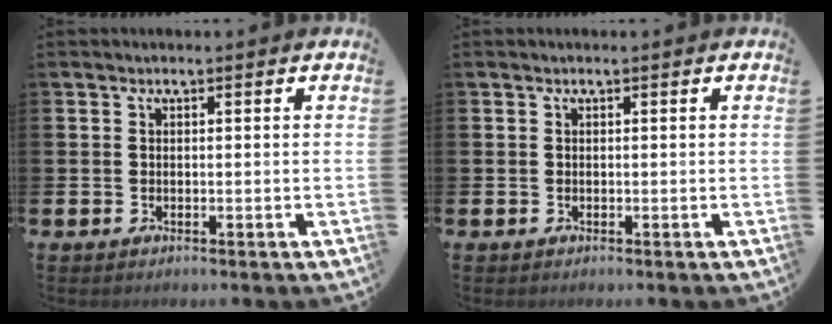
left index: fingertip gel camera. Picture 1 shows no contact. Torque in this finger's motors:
{"motor_torque": [-0.01, -0.01, 0.01, -0.01]}